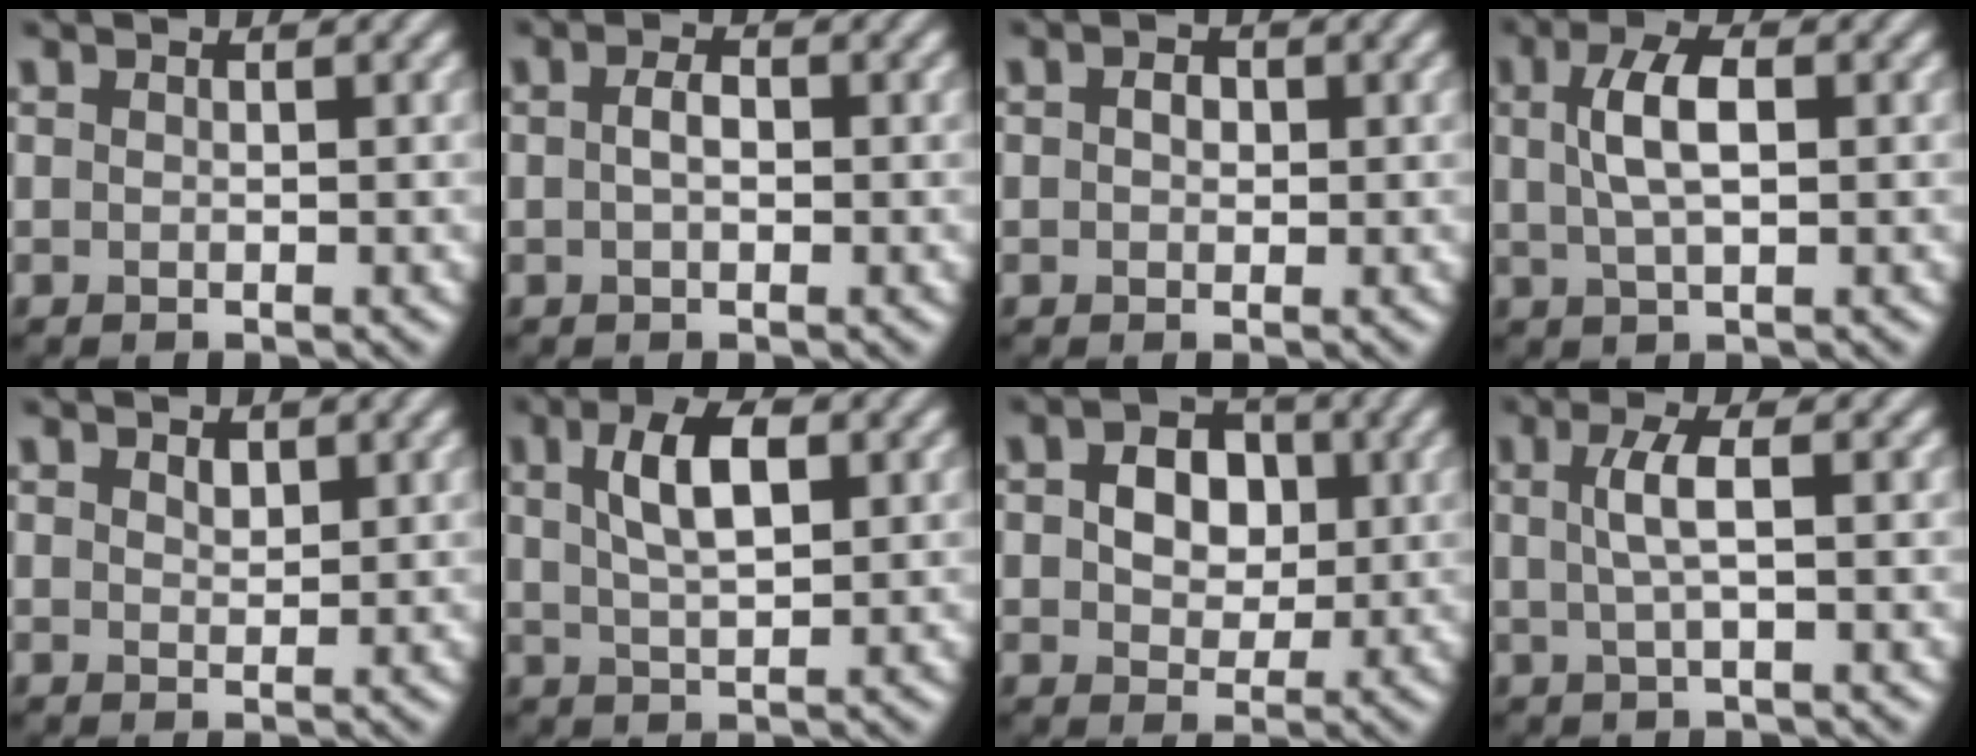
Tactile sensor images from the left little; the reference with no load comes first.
{"total": 1.6, "force": [0.0, 0.9, 1.3], "torque": [-0.026, 0.003, -0.003]}
{"total": 1.4, "force": [0.2, 1.0, 0.9], "torque": [-0.013, 0.001, -0.001]}
{"total": 4.0, "force": [0.8, 1.5, 3.6], "torque": [-0.077, 0.008, 0.012]}
{"total": 1.2, "force": [0.7, 0.7, 0.6], "torque": [-0.011, -0.001, 0.014]}
{"total": 5.0, "force": [1.6, 2.1, 4.2], "torque": [-0.081, 0.008, 0.027]}
{"total": 5.0, "force": [0.8, 3.7, 3.2], "torque": [-0.056, 0.003, 0.002]}
{"total": 2.8, "force": [0.3, 0.6, 2.7], "torque": [-0.055, 0.005, 0.006]}